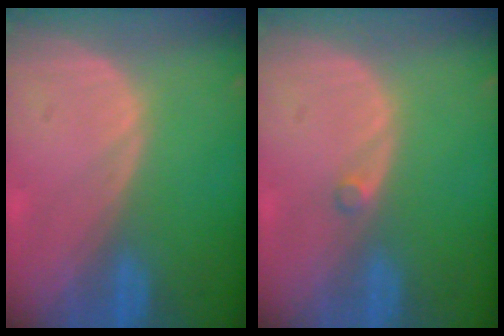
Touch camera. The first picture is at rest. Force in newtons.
{"total": 0.7, "press": 0.7, "slide": 0.1}